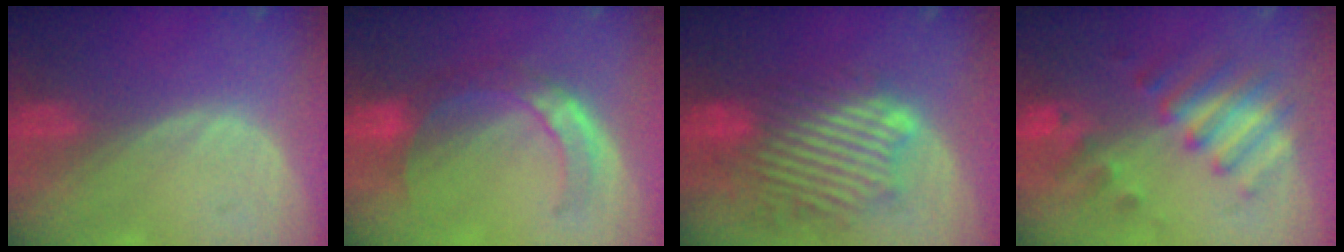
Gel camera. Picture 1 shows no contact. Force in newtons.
{"total": 6.7, "press": 6.4, "slide": 1.9}
{"total": 11.0, "press": 10.2, "slide": 4.1}
{"total": 7.5, "press": 7.4, "slide": 1.1}